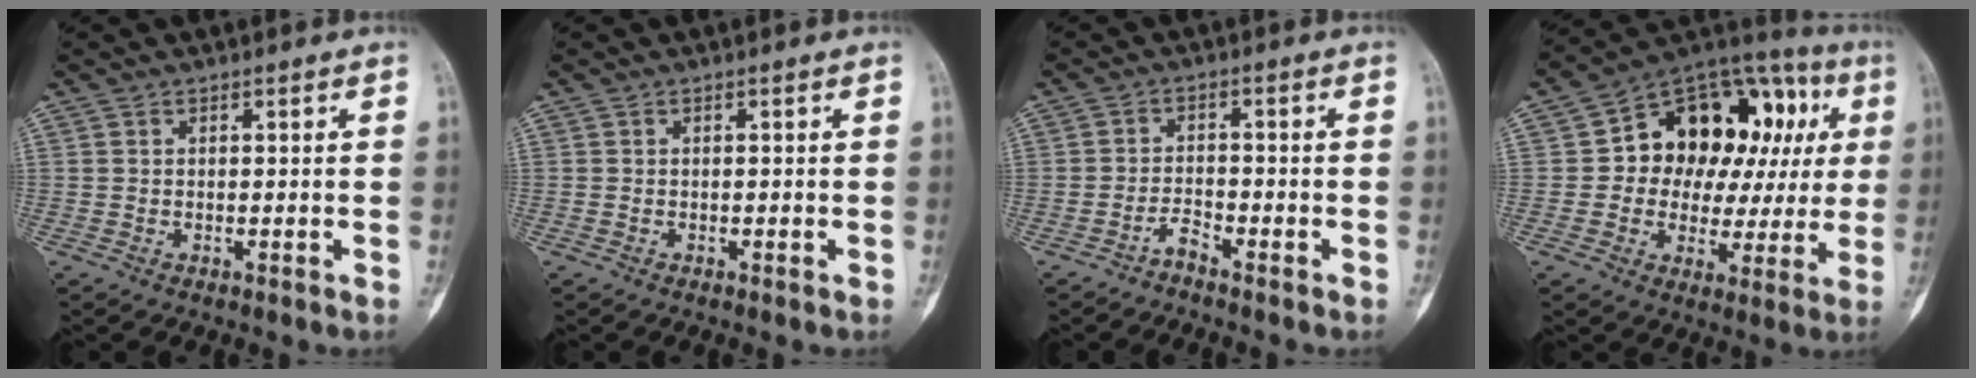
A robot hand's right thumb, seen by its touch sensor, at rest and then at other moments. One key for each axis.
{"total": 0.0}
{"total": 2.2, "fx": -2.0, "fy": 0.4, "fz": 0.8, "tx": -0.017, "ty": 0.014, "tz": -0.040}
{"total": 22.4, "fx": 4.2, "fy": 15.1, "fz": 16.0, "tx": -0.159, "ty": 0.043, "tz": 0.063}